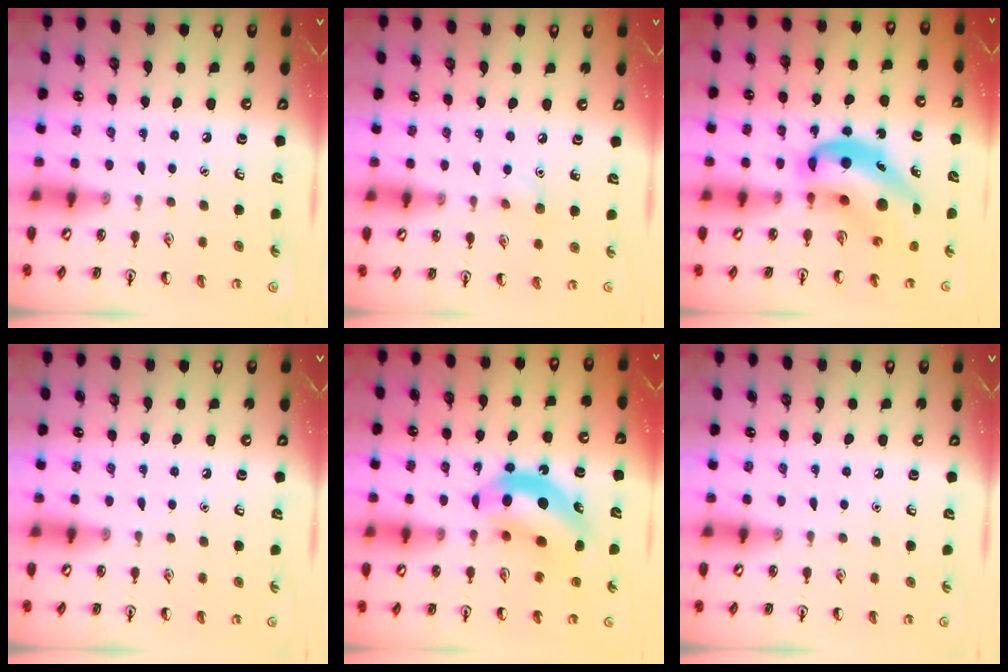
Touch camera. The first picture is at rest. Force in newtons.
{"total": 5.4, "press": 5.2, "slide": 1.7}
{"total": 12.7, "press": 12.1, "slide": 3.8}
{"total": 0.0}
{"total": 11.1, "press": 10.6, "slide": 3.3}
{"total": 0.0}